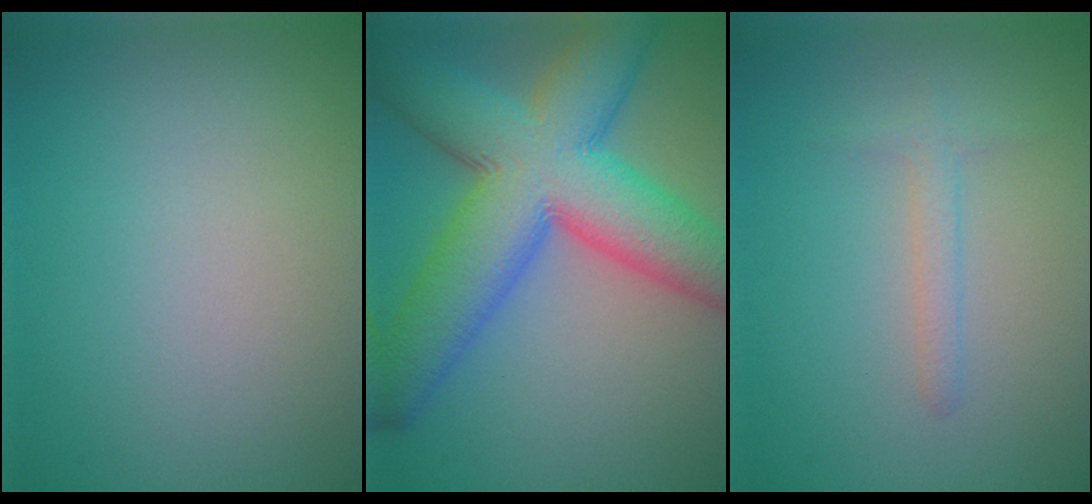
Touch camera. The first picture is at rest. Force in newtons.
{"total": 13.1, "press": 13.1, "slide": 0.4}
{"total": 1.4, "press": 1.4, "slide": 0.1}